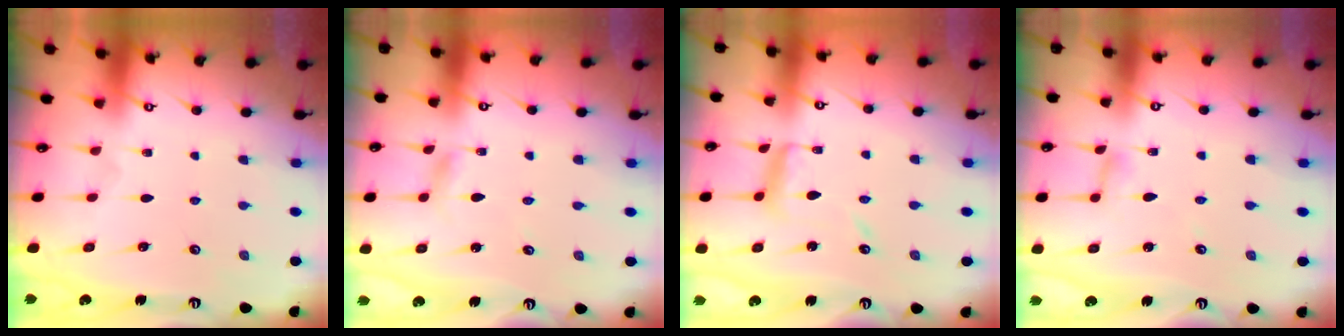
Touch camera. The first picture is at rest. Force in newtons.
{"total": 2.5, "press": 2.5, "slide": 0.3}
{"total": 9.6, "press": 9.5, "slide": 0.8}
{"total": 2.4, "press": 2.4, "slide": 0.1}